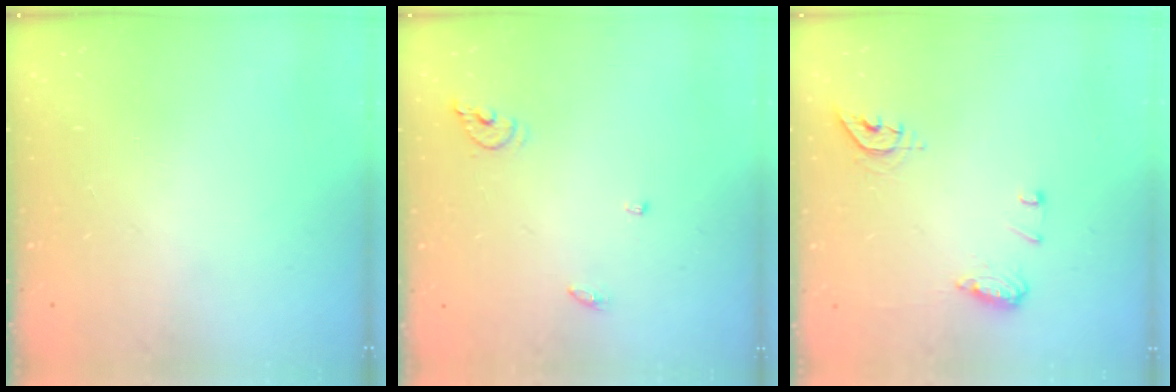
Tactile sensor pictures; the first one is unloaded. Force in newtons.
{"total": 6.2, "press": 6.2, "slide": 0.4}
{"total": 9.0, "press": 8.9, "slide": 0.9}